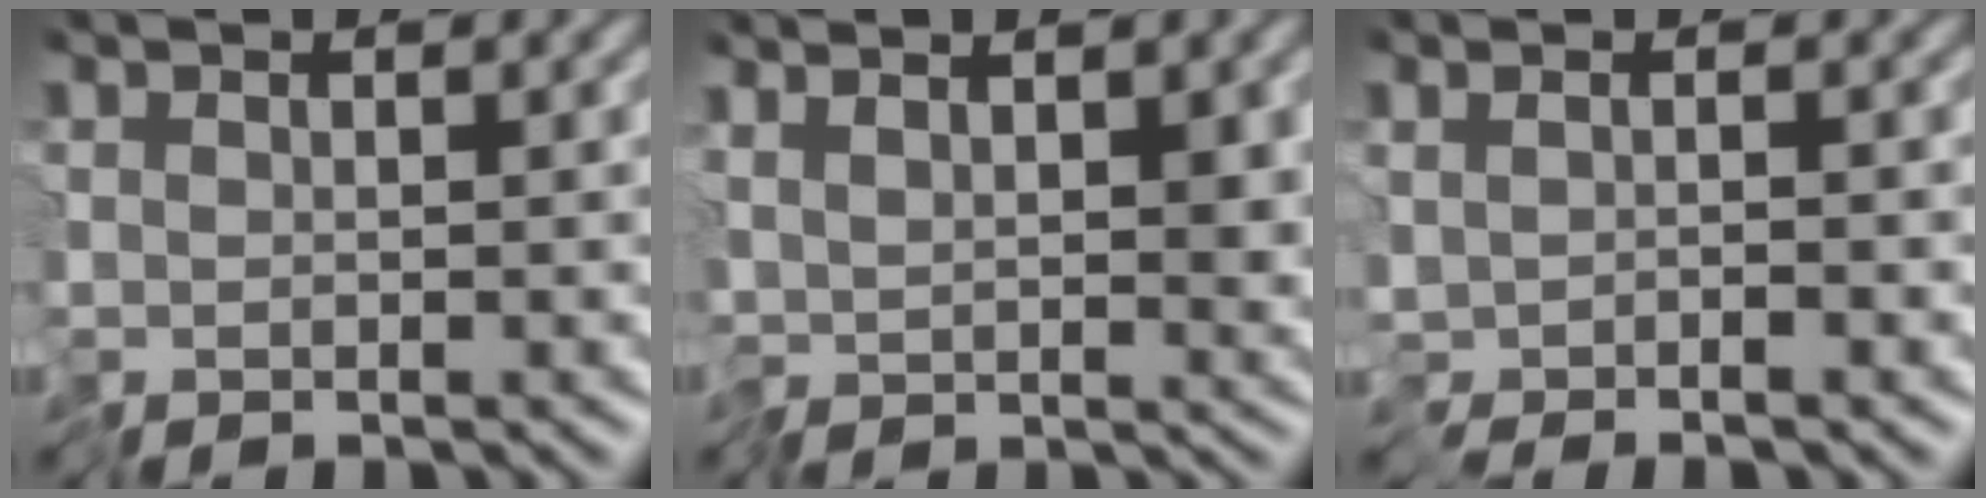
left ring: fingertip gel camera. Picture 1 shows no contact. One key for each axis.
{"total": 2.9, "fx": 1.2, "fy": 0.7, "fz": 2.5, "tx": -0.048, "ty": -0.002, "tz": 0.019}
{"total": 0.6, "fx": -0.3, "fy": -0.2, "fz": 0.4, "tx": -0.013, "ty": -0.006, "tz": -0.004}